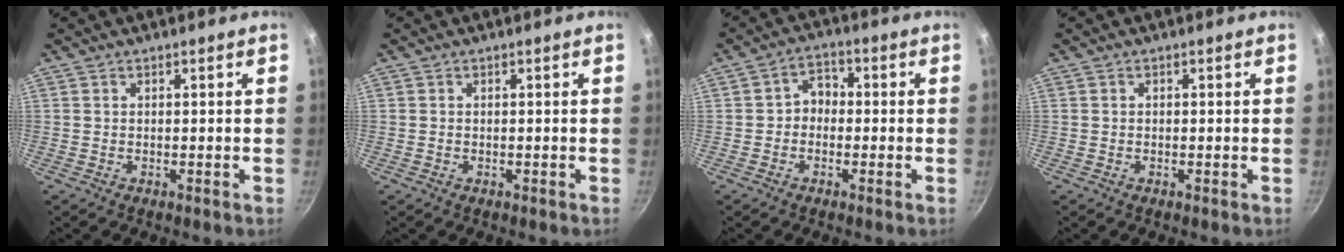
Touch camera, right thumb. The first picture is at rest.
{"total": 0.0}
{"total": 4.3, "force": [-0.6, 3.6, 2.4], "torque": [-0.011, 0.018, -0.021]}
{"total": 0.0}